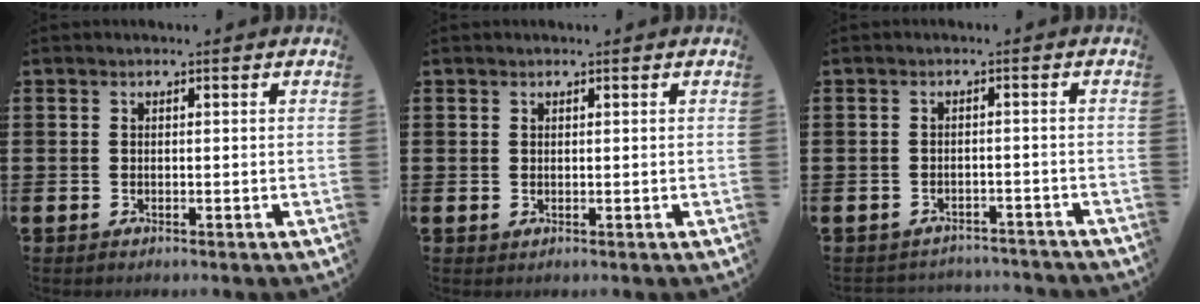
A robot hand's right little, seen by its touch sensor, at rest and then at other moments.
{"total": 0.0}
{"total": 1.7, "force": [-1.7, 0.1, -0.2], "torque": [-0.004, 0.003, -0.038]}